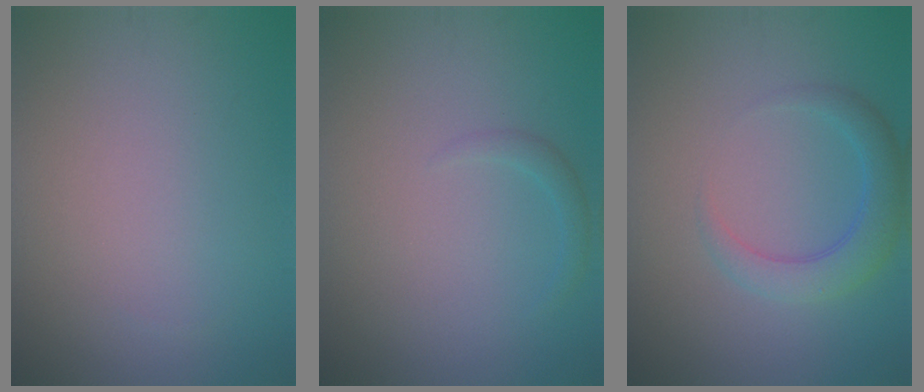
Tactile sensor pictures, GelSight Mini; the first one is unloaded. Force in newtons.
{"total": 1.0, "press": 1.0, "slide": 0.1}
{"total": 3.4, "press": 3.3, "slide": 0.2}